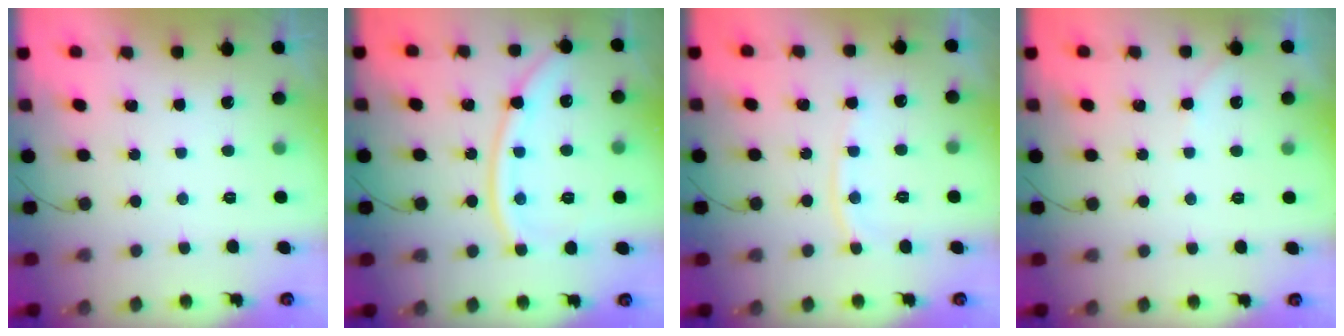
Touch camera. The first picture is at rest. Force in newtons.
{"total": 13.1, "press": 13.0, "slide": 1.8}
{"total": 8.2, "press": 8.1, "slide": 1.1}
{"total": 3.5, "press": 3.4, "slide": 0.6}